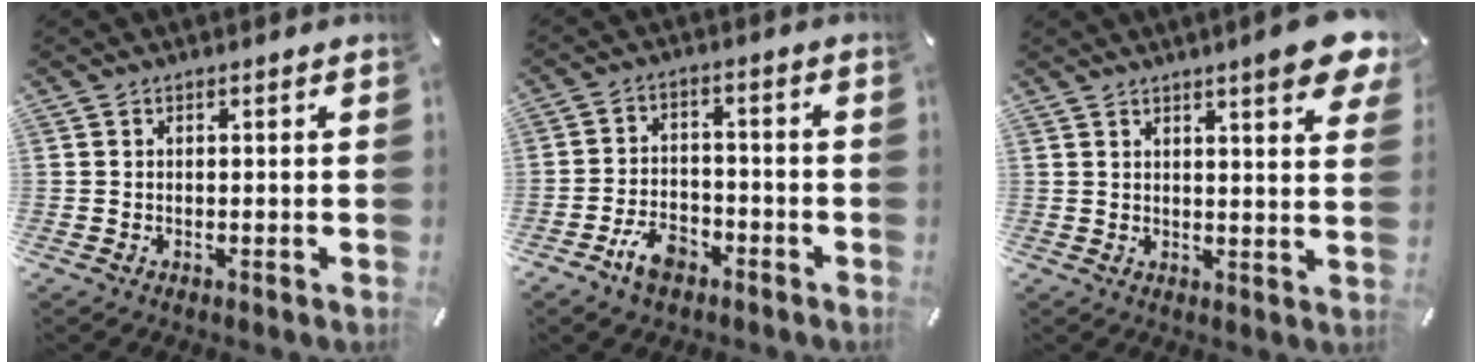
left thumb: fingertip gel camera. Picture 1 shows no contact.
{"total": 7.7, "force": [-4.6, 4.7, 4.0], "torque": [-0.075, 0.027, -0.084]}
{"total": 8.5, "force": [5.5, 1.3, 6.4], "torque": [-0.085, -0.037, 0.087]}